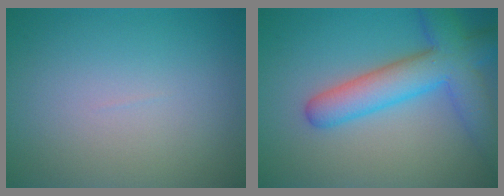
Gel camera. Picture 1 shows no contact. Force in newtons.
{"total": 7.4, "press": 7.4, "slide": 0.3}